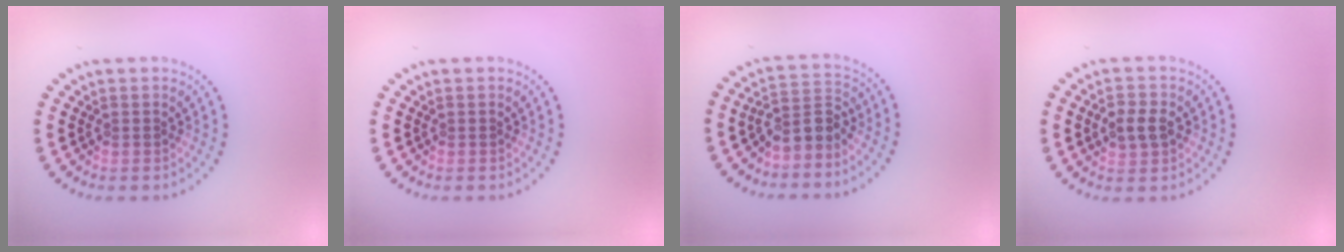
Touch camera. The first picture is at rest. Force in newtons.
{"total": 0.0}
{"total": 2.9, "press": 2.4, "slide": 1.6}
{"total": 2.7, "press": 2.7, "slide": 0.1}